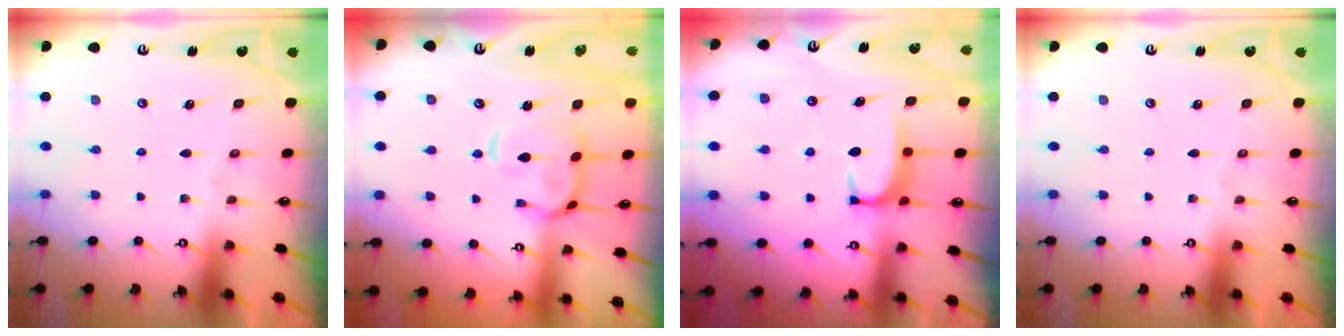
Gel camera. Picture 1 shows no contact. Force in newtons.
{"total": 6.5, "press": 6.4, "slide": 1.2}
{"total": 1.7, "press": 1.6, "slide": 0.5}
{"total": 0.0}